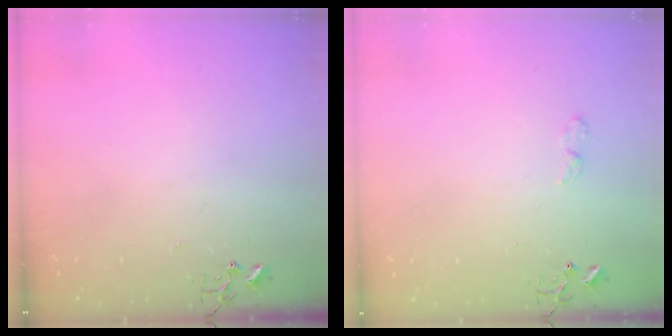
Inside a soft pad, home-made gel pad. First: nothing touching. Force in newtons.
{"total": 4.4, "press": 4.3, "slide": 0.7}